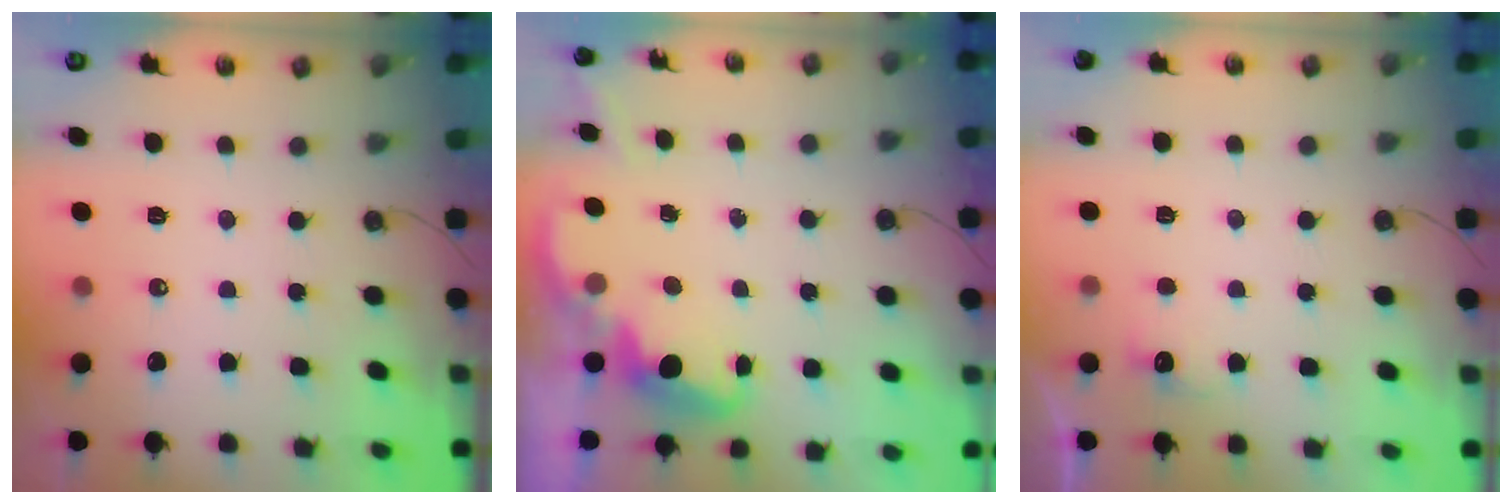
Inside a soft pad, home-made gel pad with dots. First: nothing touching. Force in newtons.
{"total": 2.7, "press": 2.6, "slide": 0.8}
{"total": 5.1, "press": 4.9, "slide": 1.0}